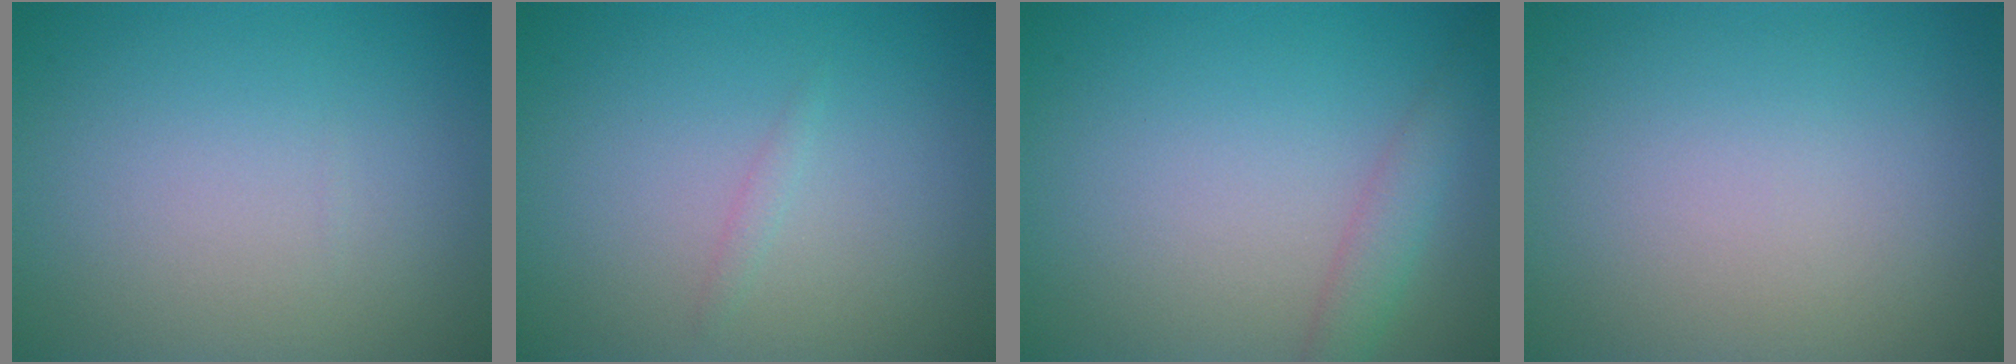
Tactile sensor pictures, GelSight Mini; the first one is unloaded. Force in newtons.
{"total": 0.6, "press": 0.6, "slide": 0.0}
{"total": 2.0, "press": 2.0, "slide": 0.0}
{"total": 0.0}